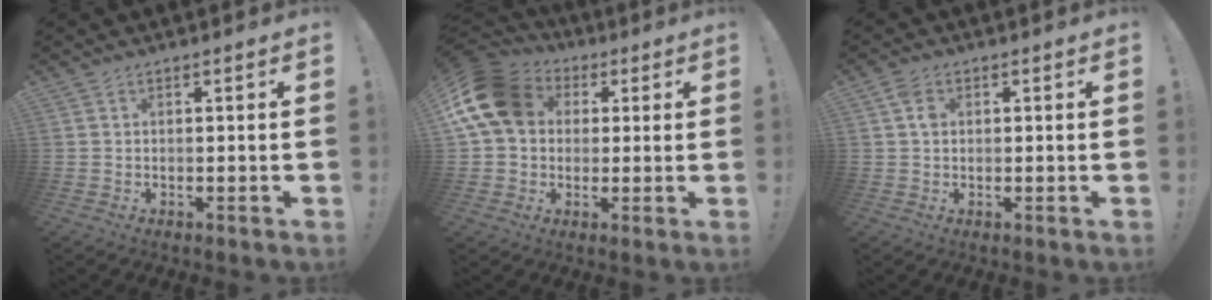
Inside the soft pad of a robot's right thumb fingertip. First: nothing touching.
{"total": 17.3, "force": [4.3, 13.2, 10.2], "torque": [-0.187, -0.003, 0.083]}
{"total": 3.4, "force": [0.8, 2.3, 2.4], "torque": [-0.046, 0.007, 0.015]}